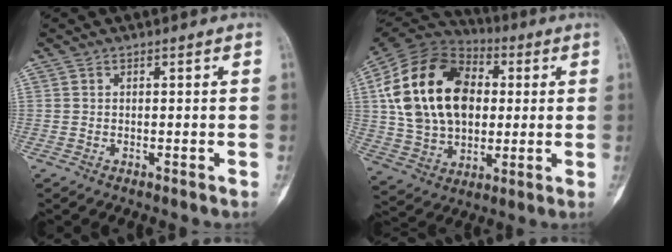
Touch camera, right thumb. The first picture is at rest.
{"total": 24.7, "force": [3.7, 17.0, 17.5], "torque": [-0.312, 0.019, 0.067]}